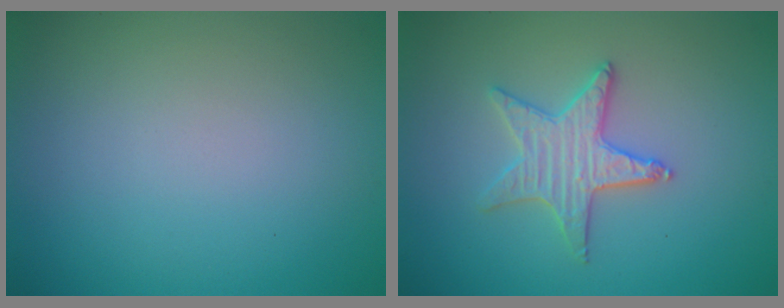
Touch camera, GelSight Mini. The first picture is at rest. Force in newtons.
{"total": 3.0, "press": 3.0, "slide": 0.5}